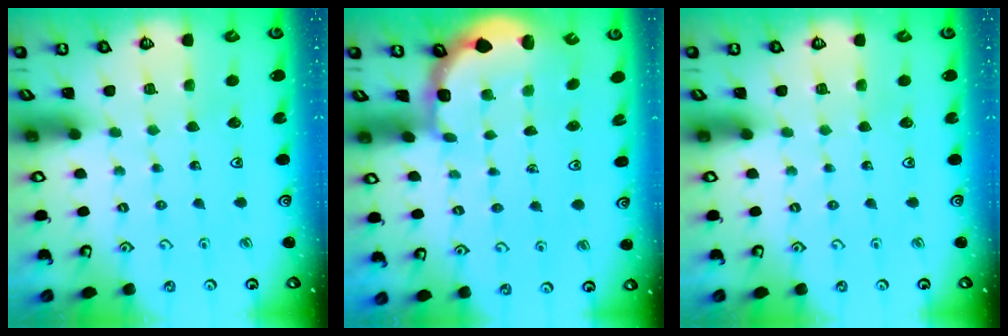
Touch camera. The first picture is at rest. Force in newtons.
{"total": 2.4, "press": 1.7, "slide": 1.7}
{"total": 0.0}